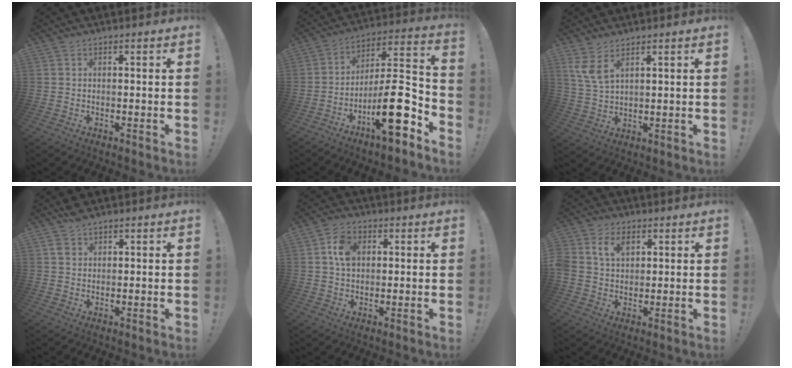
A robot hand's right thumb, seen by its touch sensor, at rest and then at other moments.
{"total": 18.6, "force": [-8.4, 5.2, 15.8], "torque": [-0.248, 0.043, -0.131]}
{"total": 6.0, "force": [3.9, 1.8, 4.1], "torque": [-0.091, -0.020, 0.073]}
{"total": 2.8, "force": [2.1, 1.5, 1.0], "torque": [-0.023, -0.007, 0.040]}
{"total": 6.9, "force": [1.6, 5.0, 4.4], "torque": [-0.068, 0.007, 0.031]}
{"total": 7.7, "force": [2.9, 5.6, 4.3], "torque": [-0.091, 0.006, 0.057]}